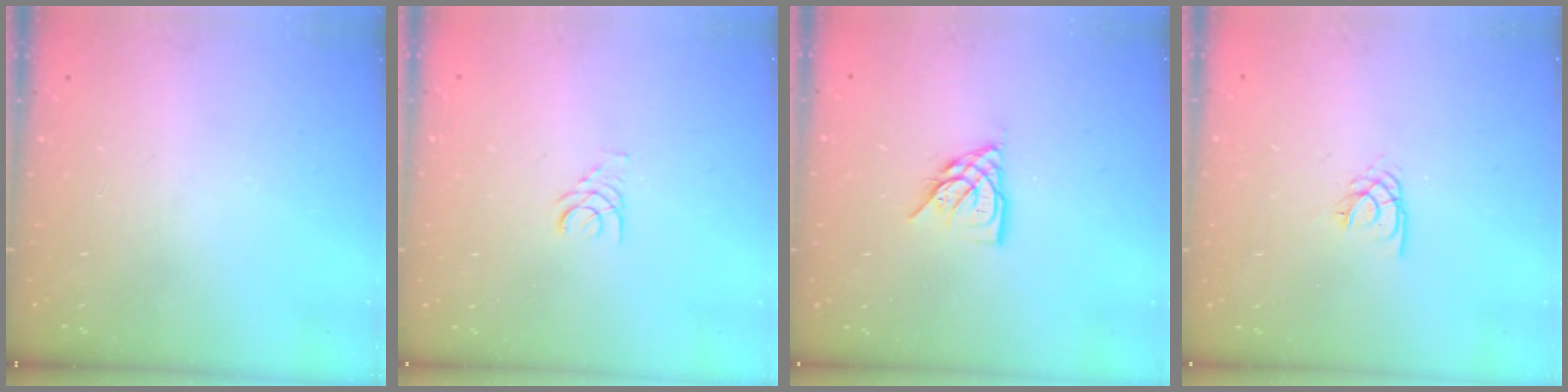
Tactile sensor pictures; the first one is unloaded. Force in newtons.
{"total": 1.4, "press": 1.4, "slide": 0.2}
{"total": 8.2, "press": 8.1, "slide": 0.6}
{"total": 2.2, "press": 2.2, "slide": 0.4}